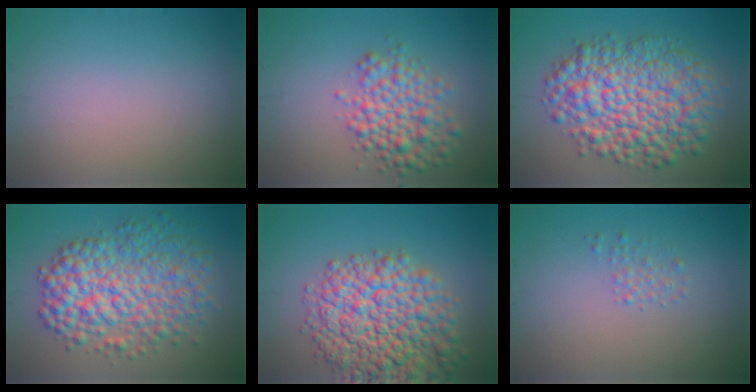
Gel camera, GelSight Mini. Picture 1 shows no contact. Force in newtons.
{"total": 5.0, "press": 5.0, "slide": 0.1}
{"total": 10.1, "press": 10.1, "slide": 0.2}
{"total": 8.5, "press": 8.5, "slide": 0.1}
{"total": 10.8, "press": 10.8, "slide": 0.4}
{"total": 1.0, "press": 1.0, "slide": 0.0}